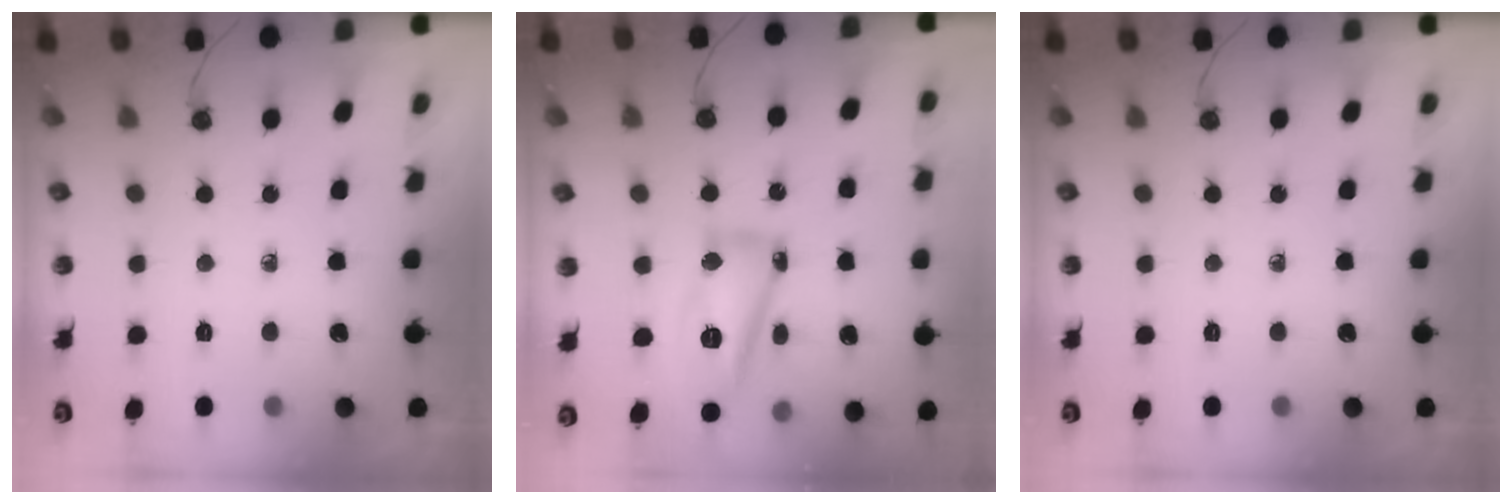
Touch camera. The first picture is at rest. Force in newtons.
{"total": 14.4, "press": 14.2, "slide": 2.5}
{"total": 0.0}